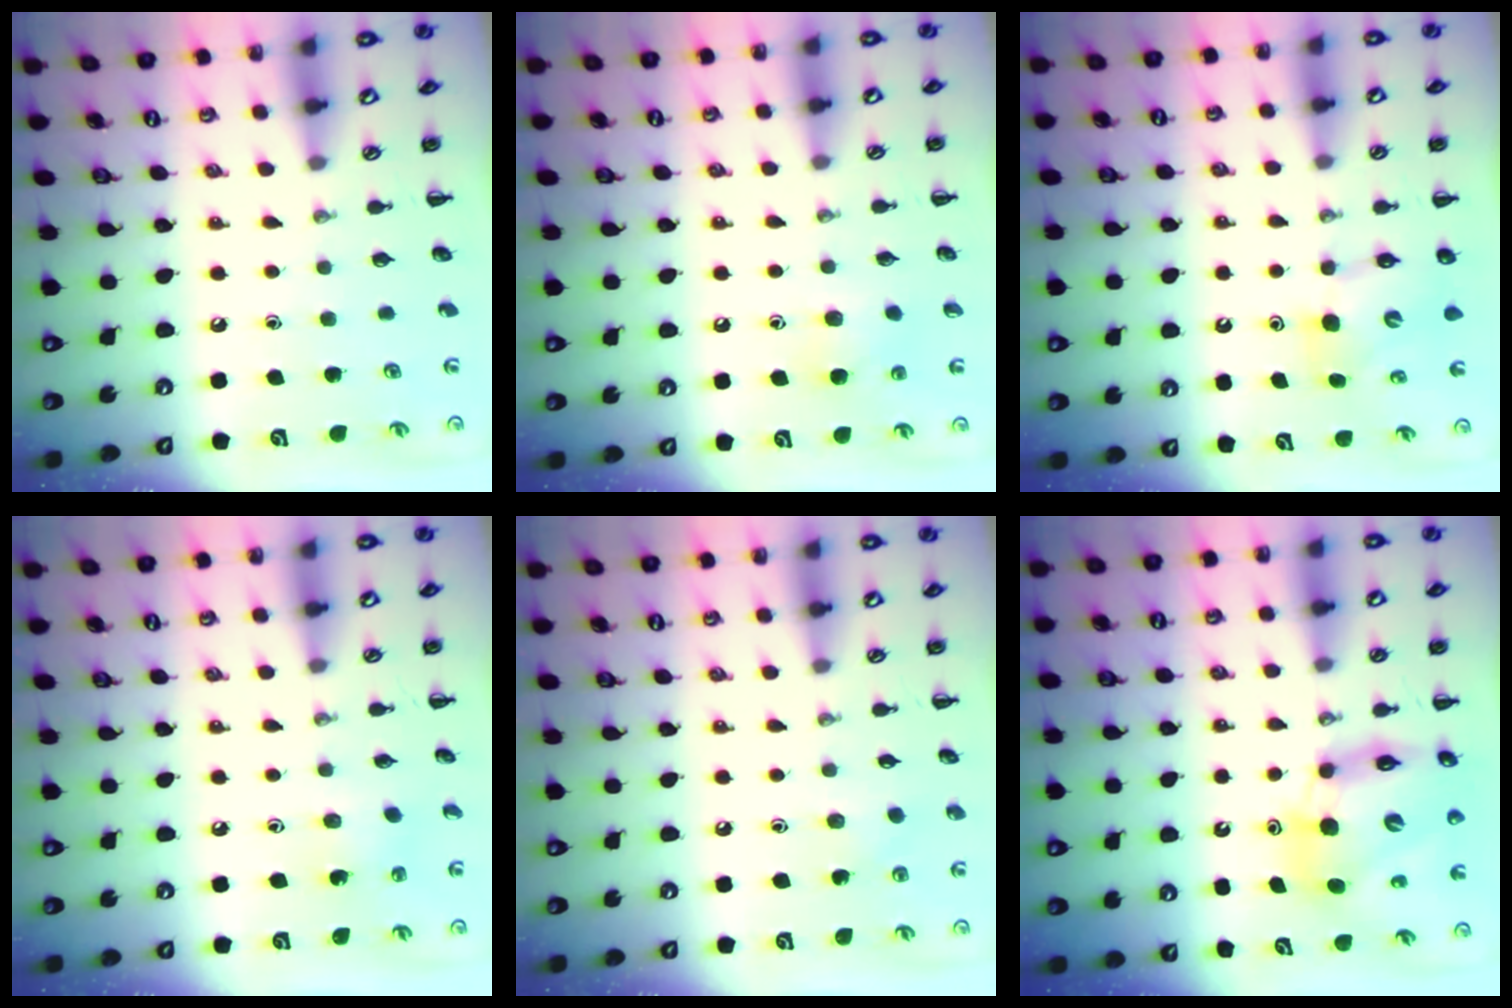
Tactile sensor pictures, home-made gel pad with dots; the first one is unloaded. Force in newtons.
{"total": 6.4, "press": 6.0, "slide": 2.1}
{"total": 6.2, "press": 6.1, "slide": 0.7}
{"total": 2.4, "press": 2.2, "slide": 0.7}
{"total": 3.8, "press": 3.6, "slide": 1.1}
{"total": 11.9, "press": 11.4, "slide": 3.5}